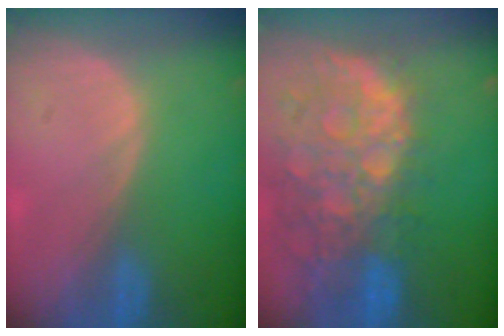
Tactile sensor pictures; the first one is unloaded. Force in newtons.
{"total": 13.8, "press": 11.2, "slide": 8.1}